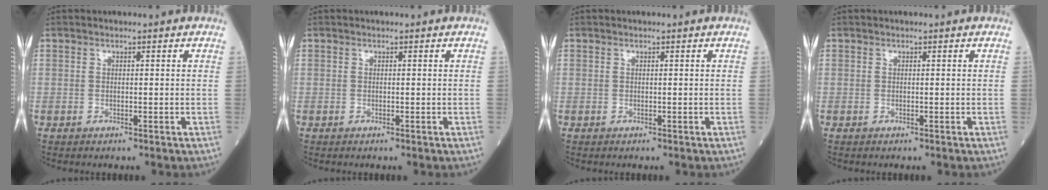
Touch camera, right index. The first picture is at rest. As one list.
[{"total": 0.0}, {"total": 0.0}, {"total": 0.0}]